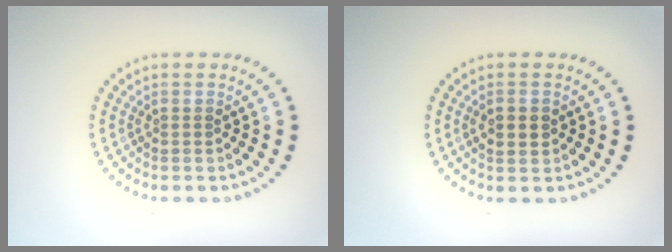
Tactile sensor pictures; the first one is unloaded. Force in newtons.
{"total": 1.8, "press": 1.8, "slide": 0.3}